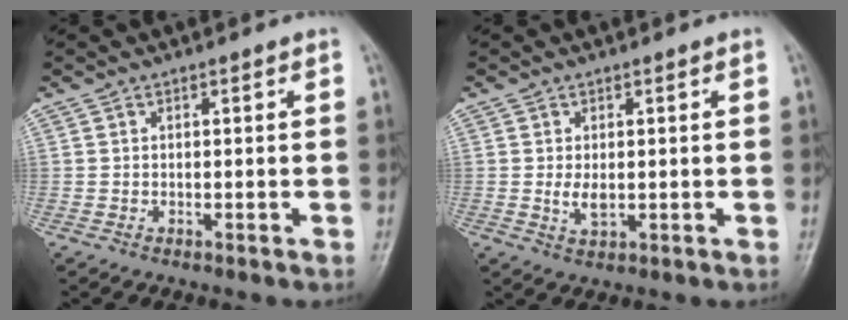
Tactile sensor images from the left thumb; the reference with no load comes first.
{"total": 2.9, "force": [0.2, 1.6, 2.5], "torque": [-0.043, -0.008, 0.009]}